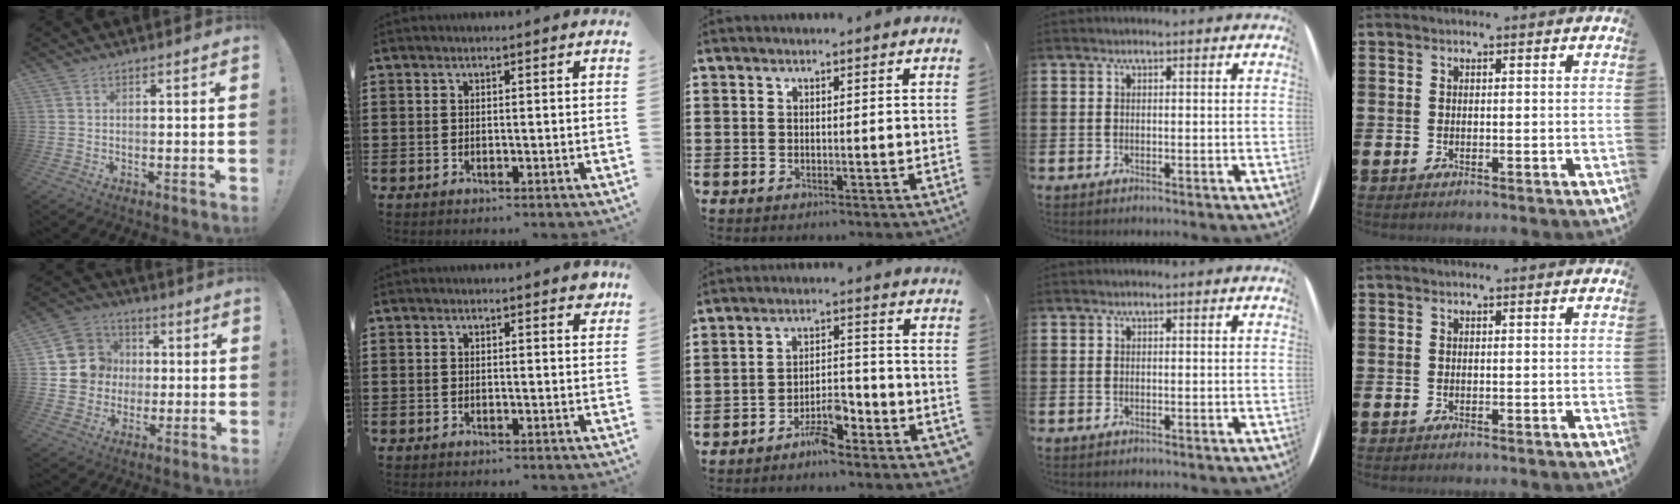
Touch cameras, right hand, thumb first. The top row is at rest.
{"thumb": {"total": 11.9, "force": [0.3, 11.5, 3.1], "torque": [-0.039, 0.010, 0.018]}, "index": {"total": 1.3, "force": [0.9, 0.6, 0.8], "torque": [-0.001, -0.002, 0.012]}, "middle": {"total": 5.7, "force": [-4.4, 1.6, 3.2], "torque": [-0.064, 0.012, -0.086]}}